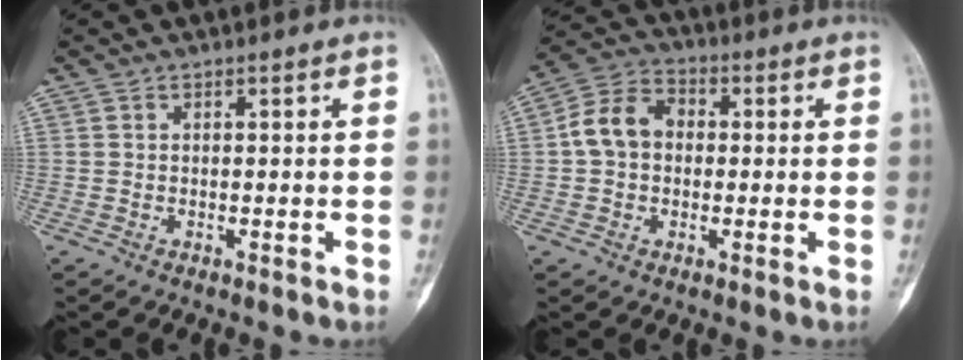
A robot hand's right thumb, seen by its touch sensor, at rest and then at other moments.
{"total": 8.7, "force": [0.3, 6.7, 5.5], "torque": [-0.091, 0.028, -0.007]}